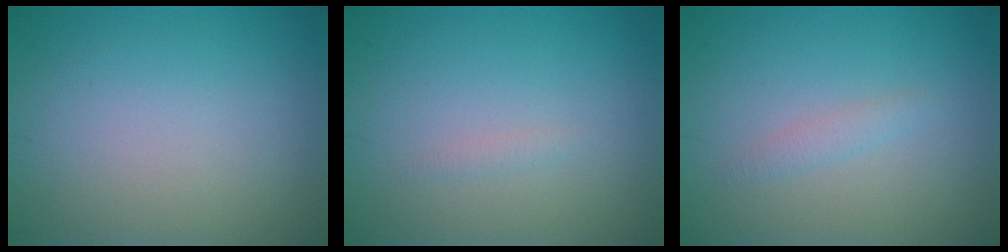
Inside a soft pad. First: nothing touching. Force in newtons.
{"total": 0.5, "press": 0.5, "slide": 0.1}
{"total": 1.0, "press": 1.0, "slide": 0.1}